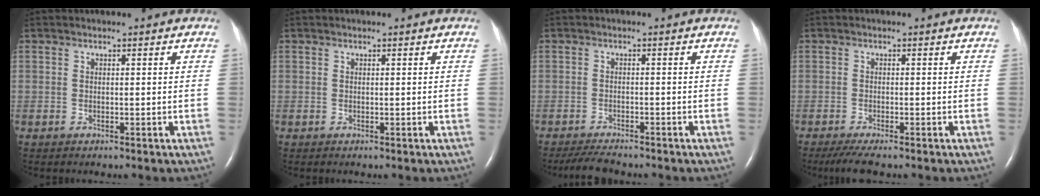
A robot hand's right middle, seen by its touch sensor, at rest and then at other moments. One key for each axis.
{"total": 0.0}
{"total": 4.3, "fx": -3.8, "fy": 0.6, "fz": 1.8, "tx": -0.036, "ty": -0.015, "tz": -0.064}
{"total": 3.8, "fx": -2.9, "fy": 0.4, "fz": 2.4, "tx": -0.045, "ty": -0.010, "tz": -0.049}